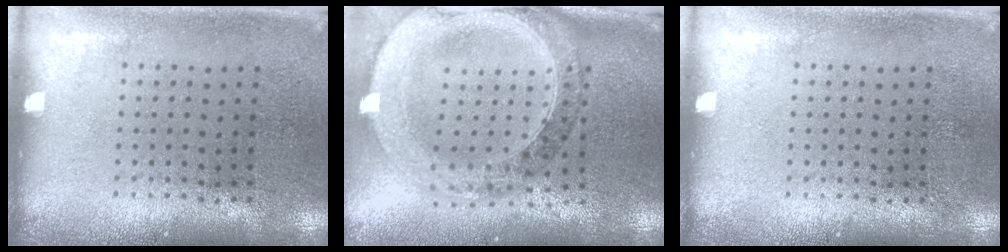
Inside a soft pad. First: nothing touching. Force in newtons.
{"total": 1.9, "press": 1.8, "slide": 0.7}
{"total": 0.0}